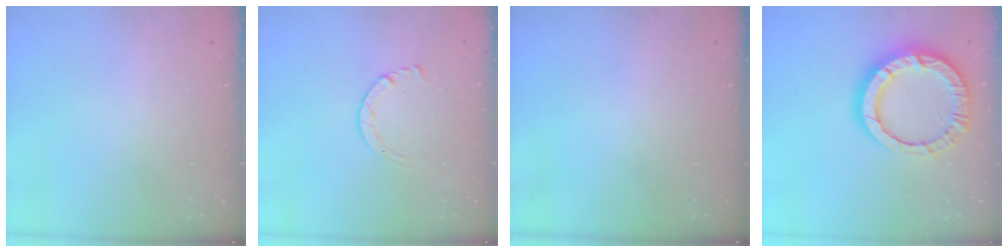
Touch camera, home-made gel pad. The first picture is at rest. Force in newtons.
{"total": 2.9, "press": 2.8, "slide": 0.3}
{"total": 0.0}
{"total": 14.0, "press": 14.0, "slide": 1.3}